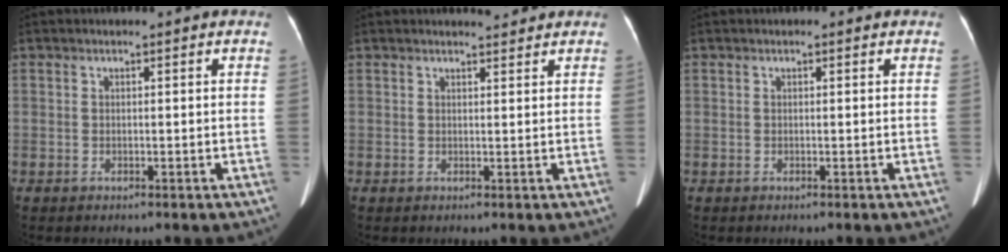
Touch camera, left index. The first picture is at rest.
{"total": 1.9, "force": [1.9, 0.3, 0.4], "torque": [-0.009, -0.002, 0.027]}
{"total": 0.0}